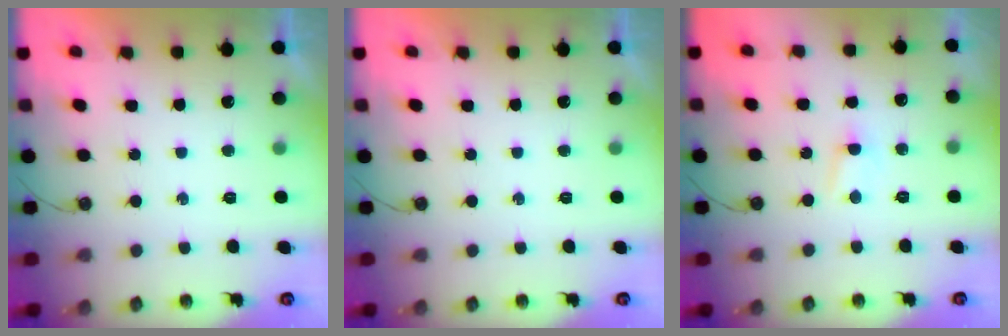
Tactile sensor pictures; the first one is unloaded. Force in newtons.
{"total": 0.0}
{"total": 2.8, "press": 2.8, "slide": 0.4}